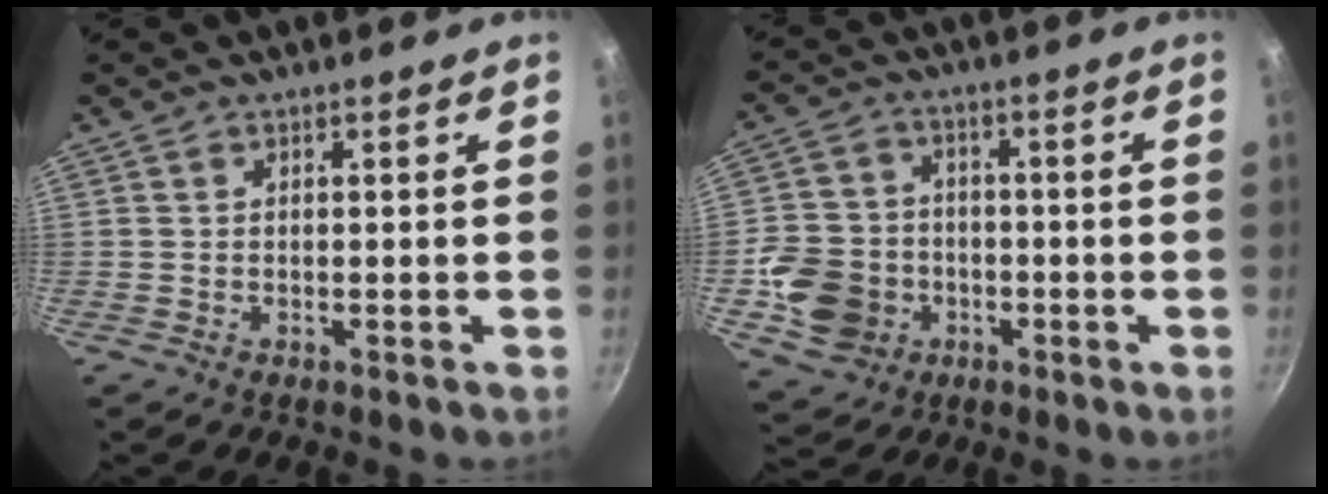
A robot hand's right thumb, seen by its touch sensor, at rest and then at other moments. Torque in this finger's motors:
{"motor_torque": [0.88, 0.64, 0.82, -0.50, 0.32]}